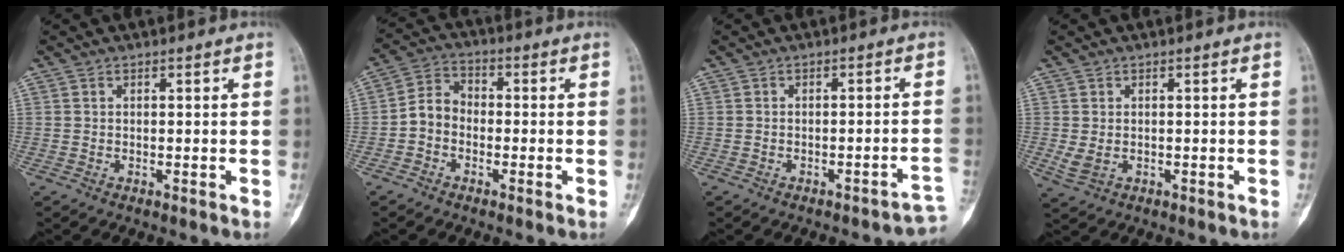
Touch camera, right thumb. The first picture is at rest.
{"total": 5.6, "force": [-1.6, 4.6, 2.9], "torque": [-0.037, 0.024, -0.044]}
{"total": 4.1, "force": [-2.9, 1.2, 2.6], "torque": [-0.014, 0.033, -0.031]}
{"total": 2.6, "force": [-0.1, 1.8, 1.8], "torque": [-0.042, -0.002, 0.006]}